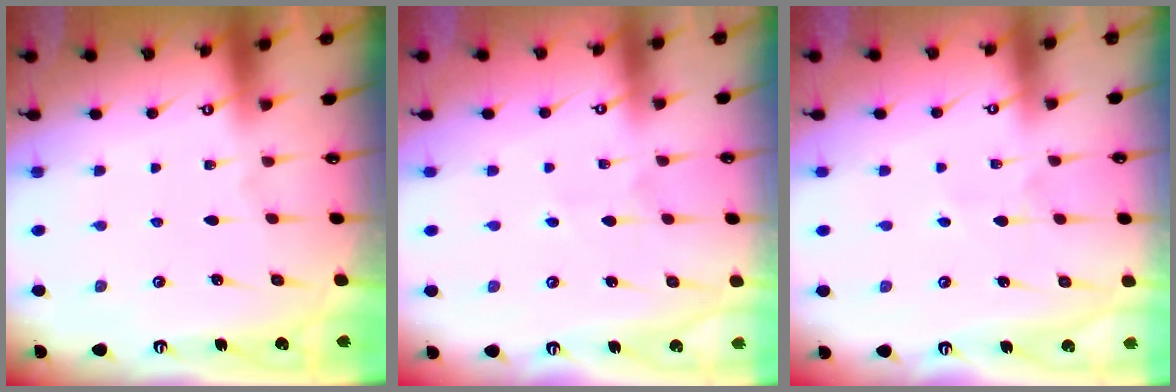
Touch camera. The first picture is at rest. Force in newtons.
{"total": 2.7, "press": 2.7, "slide": 0.2}
{"total": 2.8, "press": 2.8, "slide": 0.3}